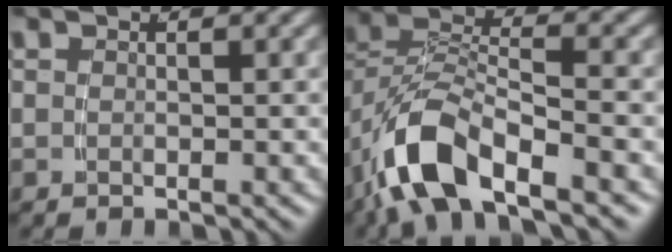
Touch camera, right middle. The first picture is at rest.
{"total": 6.2, "force": [-3.1, 2.7, 4.7], "torque": [-0.110, -0.013, -0.048]}